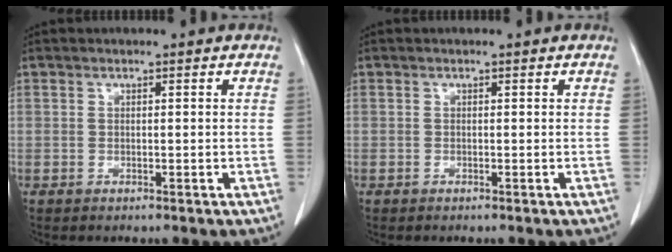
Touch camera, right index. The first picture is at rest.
{"total": 0.0}